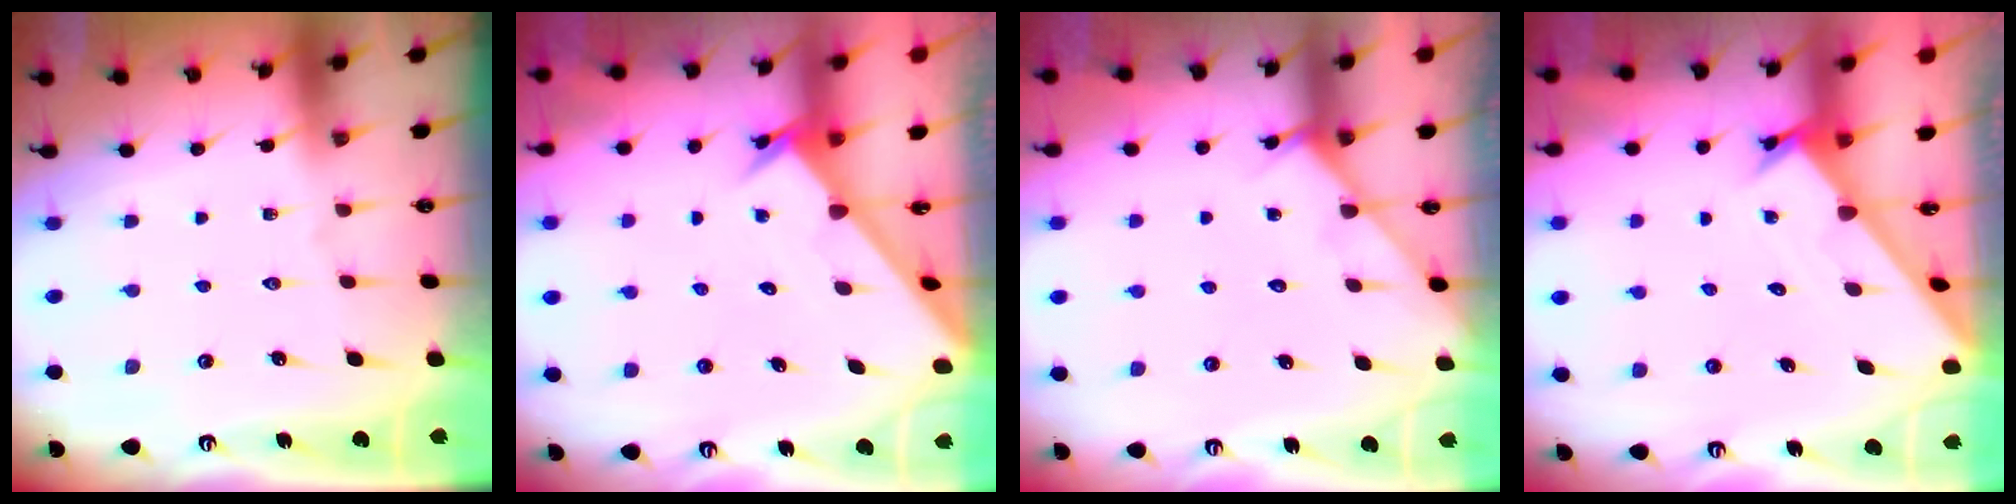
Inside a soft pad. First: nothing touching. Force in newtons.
{"total": 2.5, "press": 2.5, "slide": 0.2}
{"total": 3.7, "press": 3.7, "slide": 0.5}
{"total": 1.6, "press": 1.6, "slide": 0.1}